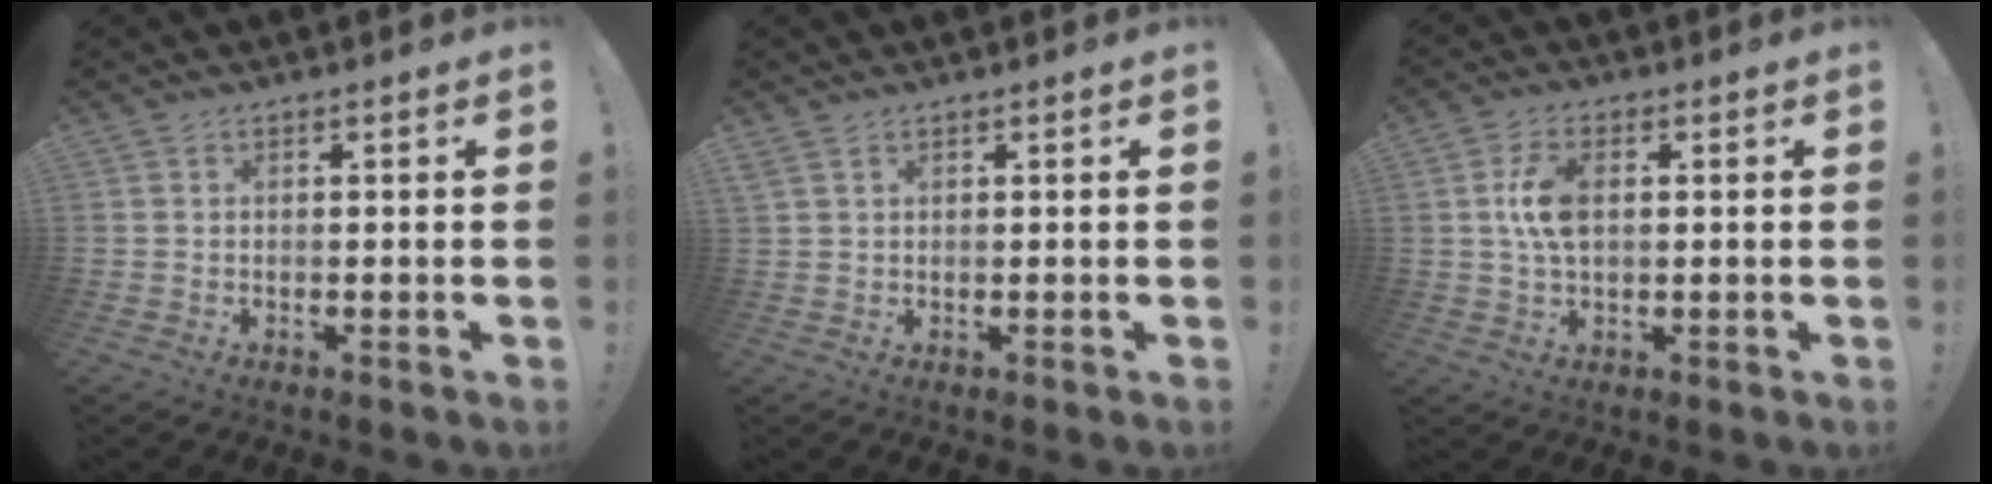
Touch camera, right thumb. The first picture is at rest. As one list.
[{"total": 1.2, "force": [0.7, 0.3, 0.9], "torque": [-0.020, 0.001, 0.014]}, {"total": 7.9, "force": [1.0, 4.4, 6.5], "torque": [-0.116, 0.002, 0.016]}]